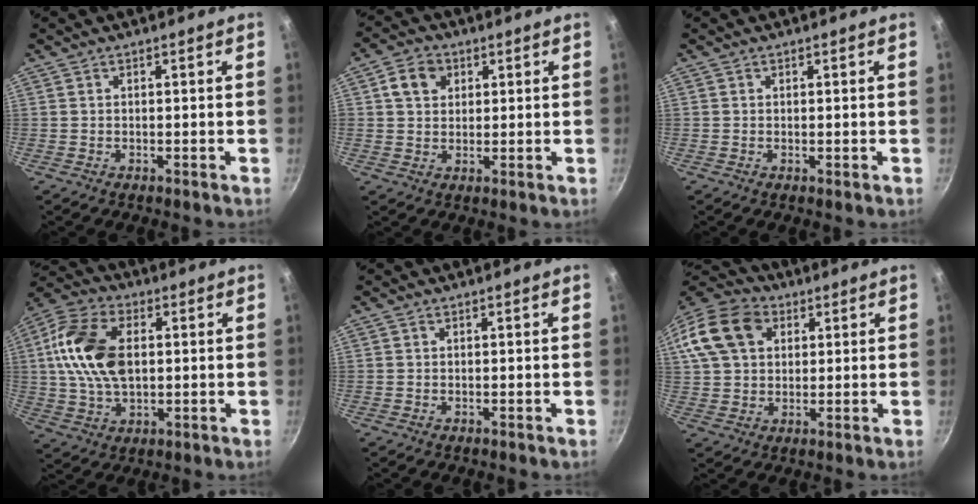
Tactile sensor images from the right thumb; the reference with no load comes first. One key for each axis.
{"total": 5.8, "fx": 2.1, "fy": 4.7, "fz": 2.8, "tx": -0.031, "ty": 0.003, "tz": 0.030}
{"total": 0.0}
{"total": 15.8, "fx": 2.0, "fy": 9.8, "fz": 12.2, "tx": -0.215, "ty": 0.013, "tz": 0.027}
{"total": 0.0}
{"total": 16.6, "fx": 5.5, "fy": 12.4, "fz": 9.7, "tx": -0.186, "ty": 0.022, "tz": 0.088}